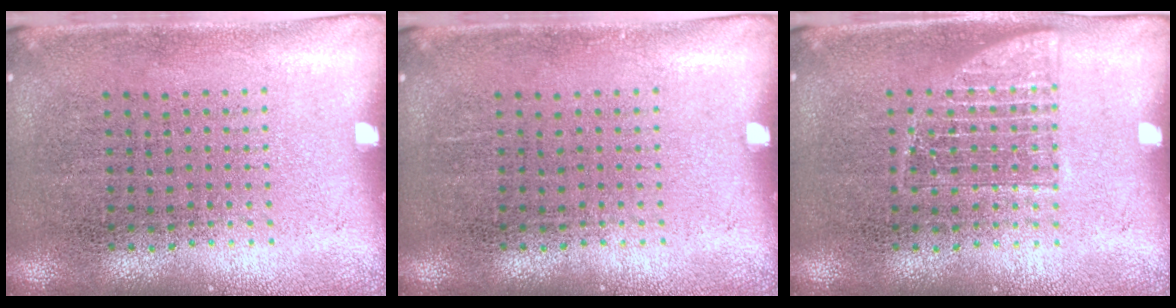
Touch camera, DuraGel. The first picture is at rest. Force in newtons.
{"total": 0.0}
{"total": 1.9, "press": 1.8, "slide": 0.3}